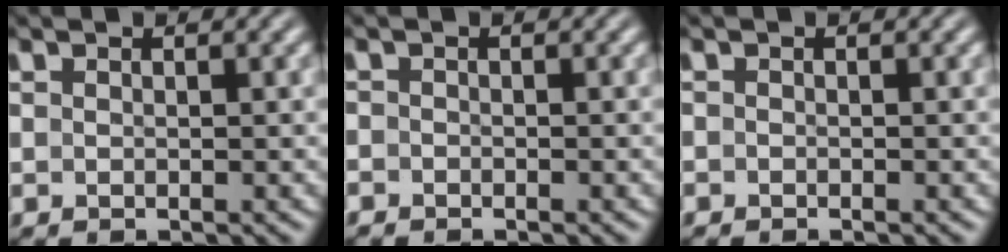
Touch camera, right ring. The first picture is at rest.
{"total": 1.4, "force": [-0.9, 1.0, 0.0], "torque": [-0.009, -0.009, -0.017]}
{"total": 0.7, "force": [-0.5, 0.4, -0.1], "torque": [-0.004, -0.006, -0.008]}